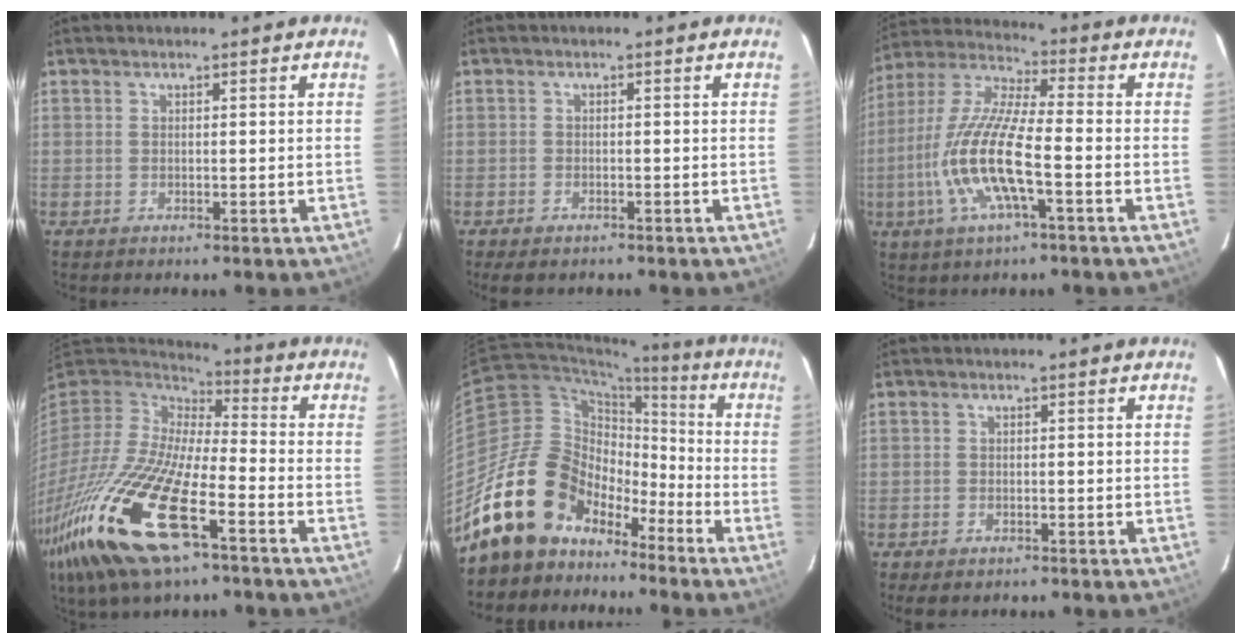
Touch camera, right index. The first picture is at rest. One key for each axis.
{"total": 3.5, "fx": -2.7, "fy": 1.7, "fz": 1.5, "tx": -0.040, "ty": -0.009, "tz": -0.043}
{"total": 15.2, "fx": -4.6, "fy": 2.9, "fz": 14.2, "tx": -0.297, "ty": -0.006, "tz": -0.095}
{"total": 26.8, "fx": -14.0, "fy": 8.1, "fz": 21.4, "tx": -0.434, "ty": -0.069, "tz": -0.267}
{"total": 17.4, "fx": -12.2, "fy": 11.0, "fz": 5.8, "tx": -0.119, "ty": 0.037, "tz": -0.209}
{"total": 2.6, "fx": -2.0, "fy": 1.3, "fz": 1.1, "tx": -0.027, "ty": -0.006, "tz": -0.033}